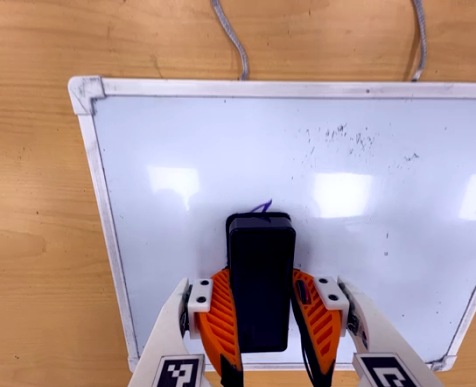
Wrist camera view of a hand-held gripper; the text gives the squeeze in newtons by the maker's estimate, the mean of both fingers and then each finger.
{"total": 9.1, "left": 9.0, "right": 9.2}